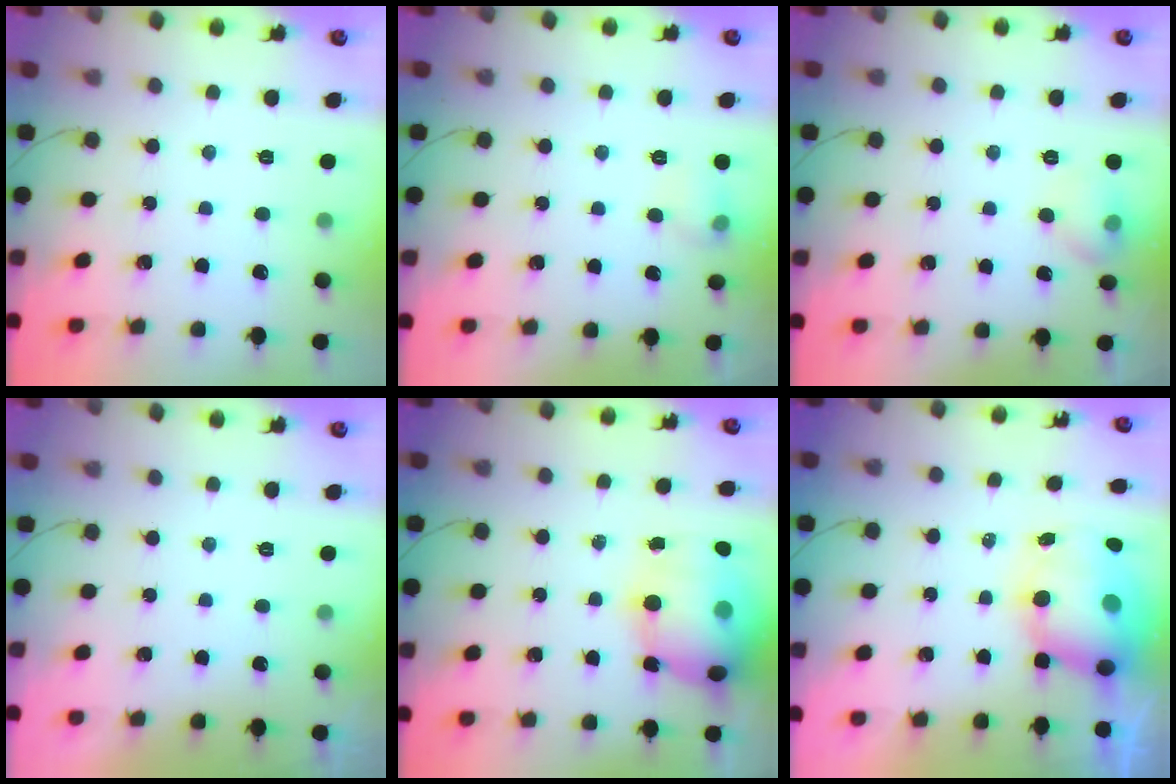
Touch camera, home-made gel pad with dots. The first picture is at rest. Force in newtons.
{"total": 6.3, "press": 6.1, "slide": 1.4}
{"total": 9.9, "press": 7.0, "slide": 7.0}
{"total": 0.0}
{"total": 17.9, "press": 17.4, "slide": 4.2}
{"total": 13.0, "press": 12.6, "slide": 3.1}